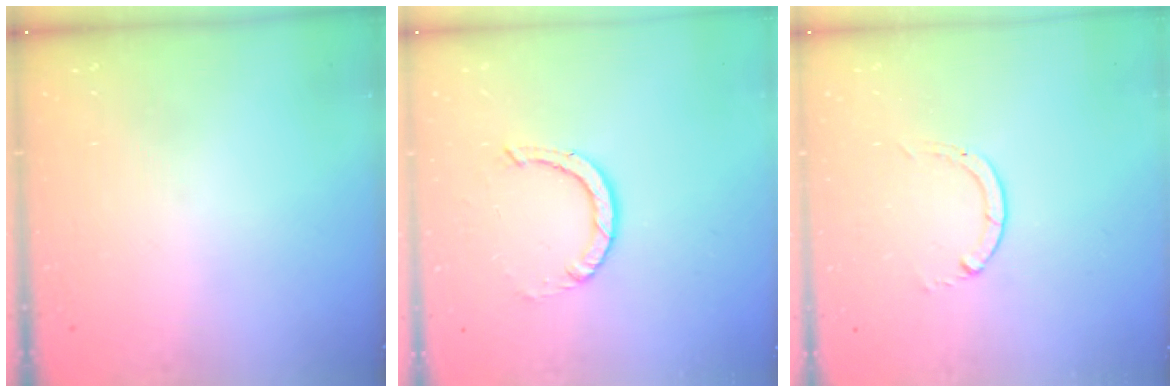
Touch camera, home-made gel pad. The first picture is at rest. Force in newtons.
{"total": 2.9, "press": 2.9, "slide": 0.2}
{"total": 0.6, "press": 0.5, "slide": 0.1}